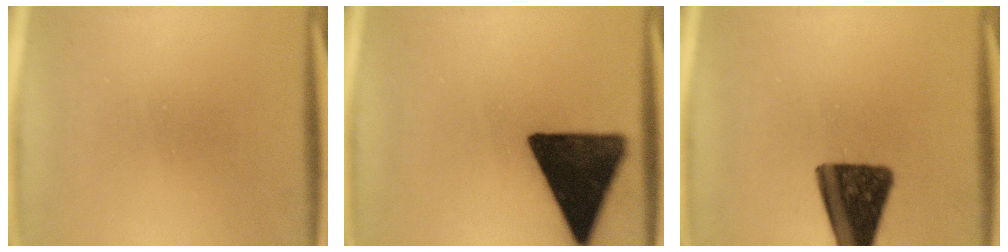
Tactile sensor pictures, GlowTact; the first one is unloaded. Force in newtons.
{"total": 16.6}
{"total": 15.1}